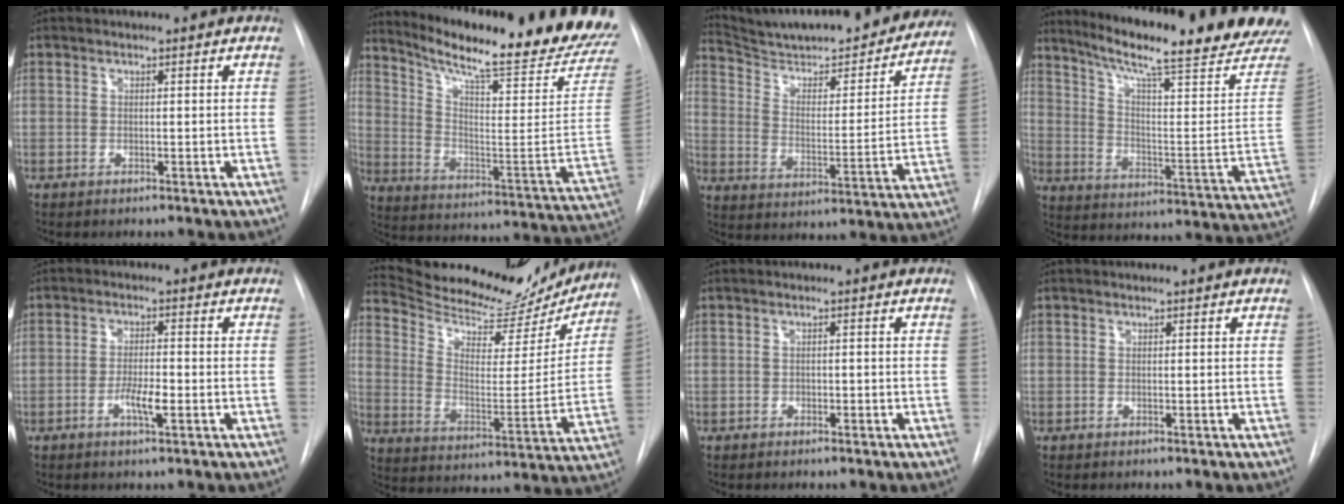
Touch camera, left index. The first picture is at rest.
{"total": 25.6, "force": [21.7, 1.4, 13.5], "torque": [-0.219, -0.088, 0.290]}
{"total": 27.1, "force": [24.4, 4.7, 10.9], "torque": [-0.165, -0.058, 0.326]}
{"total": 23.1, "force": [18.9, 0.0, 13.4], "torque": [-0.204, -0.078, 0.255]}
{"total": 4.0, "force": [-2.2, 0.6, 3.3], "torque": [-0.060, -0.005, -0.036]}
{"total": 22.6, "force": [21.3, 4.7, 6.2], "torque": [-0.096, -0.047, 0.297]}
{"total": 1.1, "force": [-1.1, 0.4, 0.1], "torque": [0.001, -0.004, -0.018]}
{"total": 0.0}